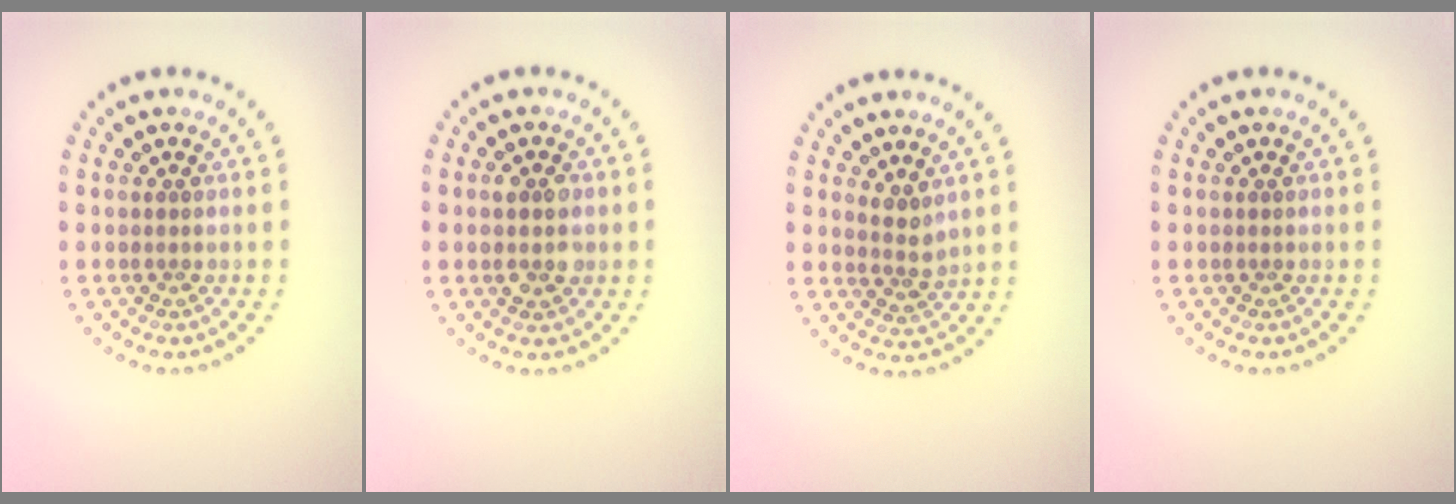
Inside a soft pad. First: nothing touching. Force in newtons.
{"total": 2.9, "press": 2.9, "slide": 0.2}
{"total": 1.9, "press": 1.6, "slide": 1.0}
{"total": 0.0}